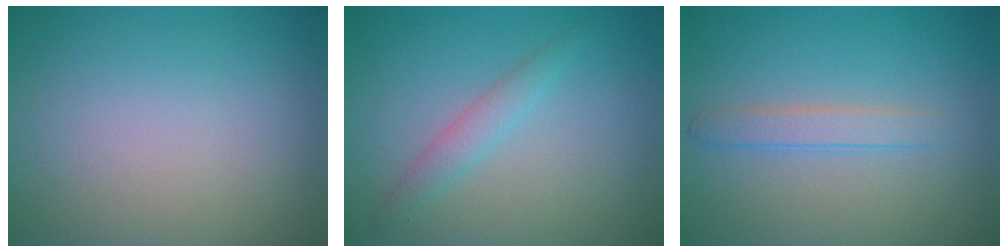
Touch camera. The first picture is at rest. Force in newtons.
{"total": 1.7, "press": 1.7, "slide": 0.0}
{"total": 1.8, "press": 1.8, "slide": 0.1}